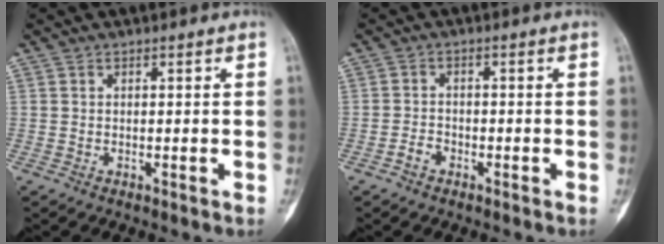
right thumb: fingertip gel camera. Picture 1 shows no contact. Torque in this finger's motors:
{"motor_torque": [0.48, -0.31, 0.23, -0.11, -0.01]}